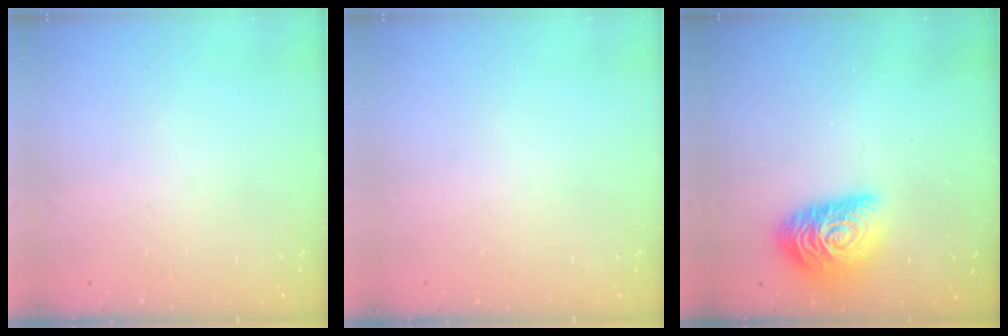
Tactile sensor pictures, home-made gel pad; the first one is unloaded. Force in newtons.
{"total": 0.0}
{"total": 15.8, "press": 15.7, "slide": 0.9}